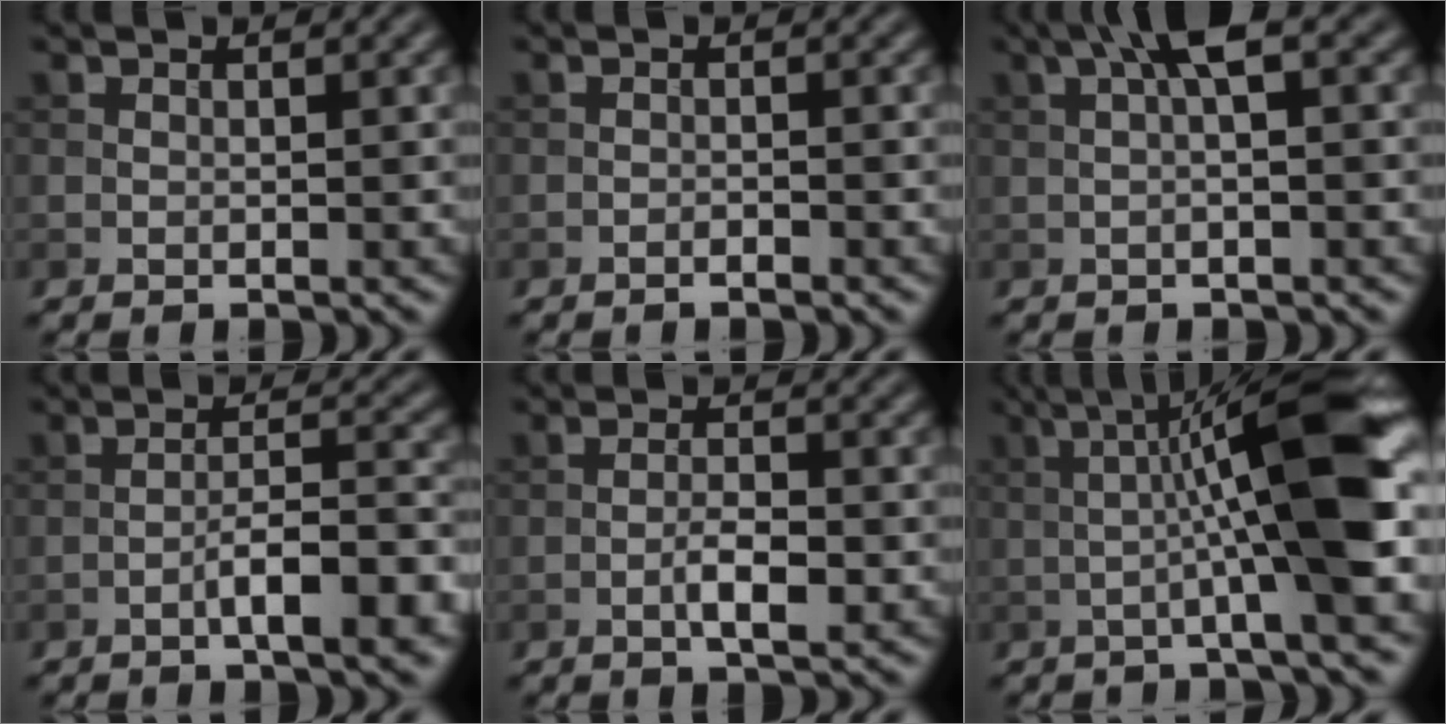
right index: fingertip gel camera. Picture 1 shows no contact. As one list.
[{"total": 0.8, "force": [-0.6, 0.1, 0.5], "torque": [-0.007, 0.002, -0.012]}, {"total": 3.5, "force": [1.0, 0.6, 3.3], "torque": [-0.058, 0.013, 0.014]}, {"total": 5.8, "force": [-2.5, 1.3, 5.1], "torque": [-0.084, 0.010, -0.040]}, {"total": 2.8, "force": [-1.0, 0.8, 2.5], "torque": [-0.048, 0.002, -0.019]}, {"total": 10.4, "force": [0.3, 1.2, 10.4], "torque": [-0.146, 0.017, 0.002]}]